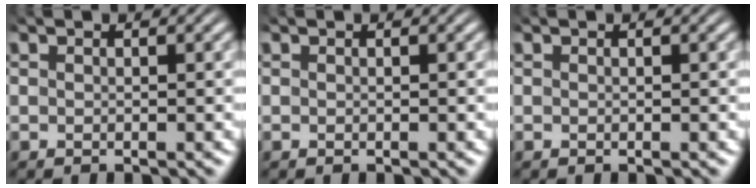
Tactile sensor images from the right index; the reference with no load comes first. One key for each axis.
{"total": 0.0}
{"total": 0.0}